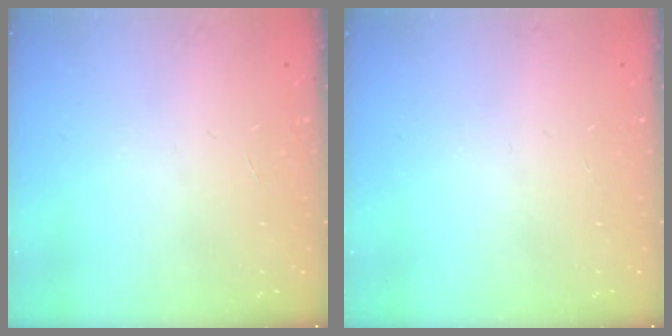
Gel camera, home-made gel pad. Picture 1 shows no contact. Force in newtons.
{"total": 0.0}